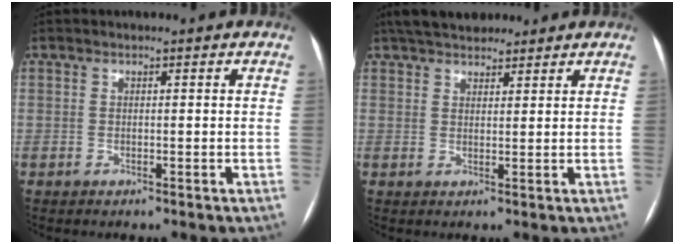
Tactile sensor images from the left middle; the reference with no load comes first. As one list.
[{"total": 7.9, "force": [6.7, 2.9, 3.2], "torque": [-0.047, 0.030, 0.111]}]